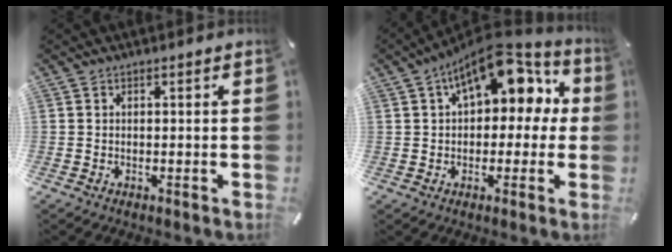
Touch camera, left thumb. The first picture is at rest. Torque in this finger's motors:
{"motor_torque": [2.50, 2.50, 1.08, 0.49, 0.17]}